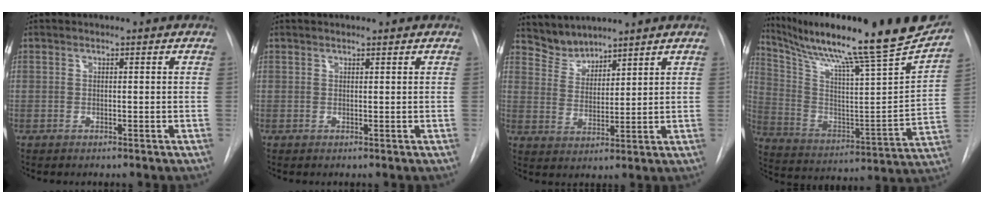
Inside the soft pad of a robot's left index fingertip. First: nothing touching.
{"total": 1.1, "force": [1.0, 0.1, 0.3], "torque": [-0.005, 0.010, 0.018]}
{"total": 4.7, "force": [4.6, 0.6, -0.6], "torque": [0.009, 0.008, 0.101]}
{"total": 28.9, "force": [24.3, 1.1, 15.6], "torque": [-0.268, -0.057, 0.351]}